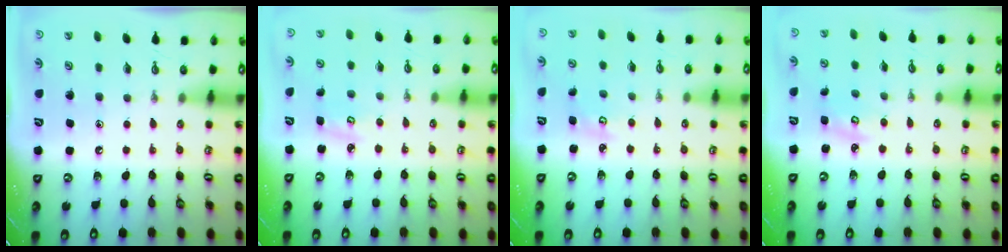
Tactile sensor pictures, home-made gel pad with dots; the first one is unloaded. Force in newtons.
{"total": 3.4, "press": 3.4, "slide": 0.4}
{"total": 2.5, "press": 2.4, "slide": 0.3}
{"total": 3.5, "press": 3.4, "slide": 0.4}